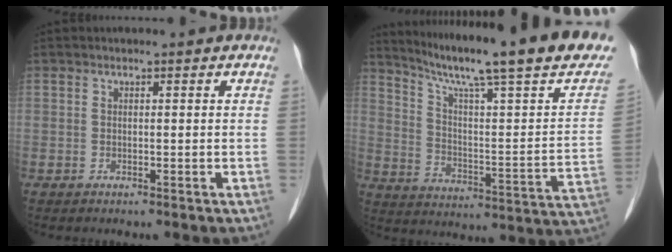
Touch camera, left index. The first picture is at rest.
{"total": 25.6, "force": [19.9, 1.5, 16.0], "torque": [-0.243, -0.045, 0.268]}